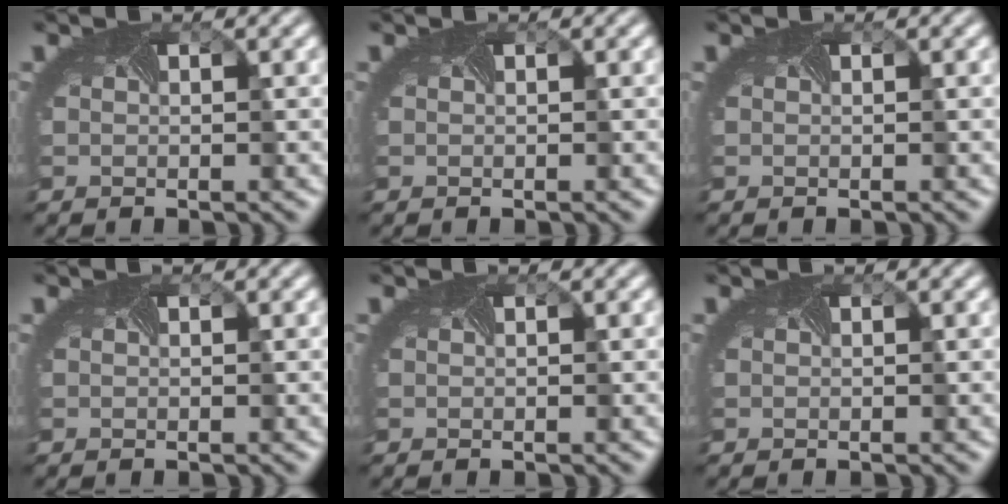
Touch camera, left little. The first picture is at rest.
{"total": 0.0}
{"total": 0.0}
{"total": 0.0}
{"total": 0.0}
{"total": 0.0}